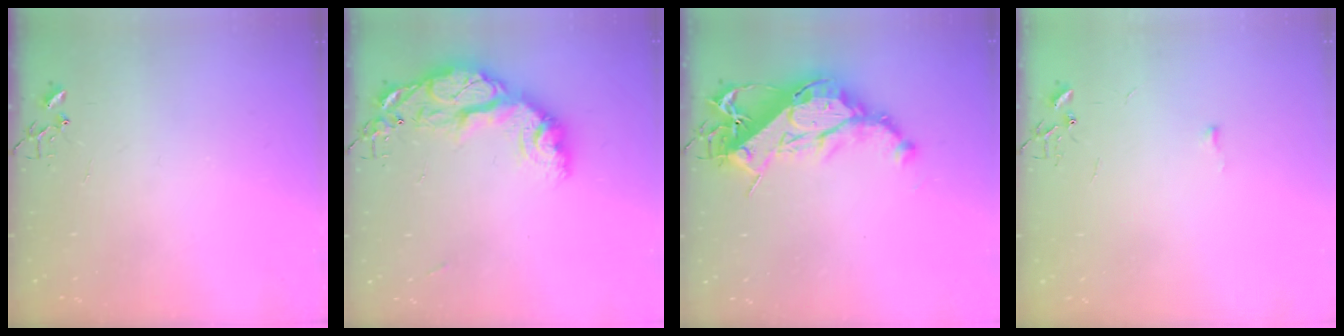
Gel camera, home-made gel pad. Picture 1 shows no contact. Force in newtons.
{"total": 18.7, "press": 18.6, "slide": 1.8}
{"total": 21.6, "press": 21.5, "slide": 2.2}
{"total": 3.0, "press": 2.9, "slide": 0.4}